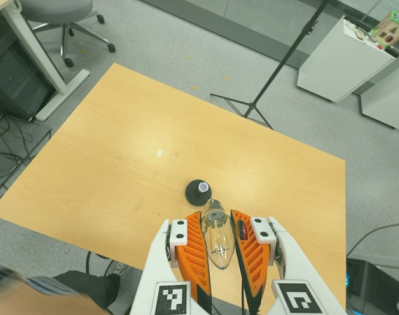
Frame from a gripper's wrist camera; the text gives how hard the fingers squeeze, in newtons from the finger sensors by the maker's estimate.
{"total": 21.8, "left": 24.7, "right": 18.9}